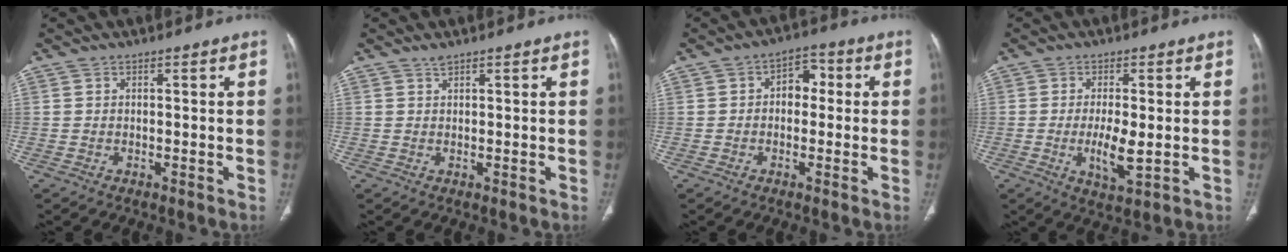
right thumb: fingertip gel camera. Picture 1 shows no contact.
{"total": 0.7, "force": [0.7, 0.1, 0.3], "torque": [-0.002, -0.003, 0.013]}
{"total": 5.3, "force": [0.2, 3.8, 3.7], "torque": [-0.023, 0.021, -0.009]}
{"total": 6.6, "force": [-0.8, 2.2, 6.2], "torque": [-0.111, -0.014, -0.010]}